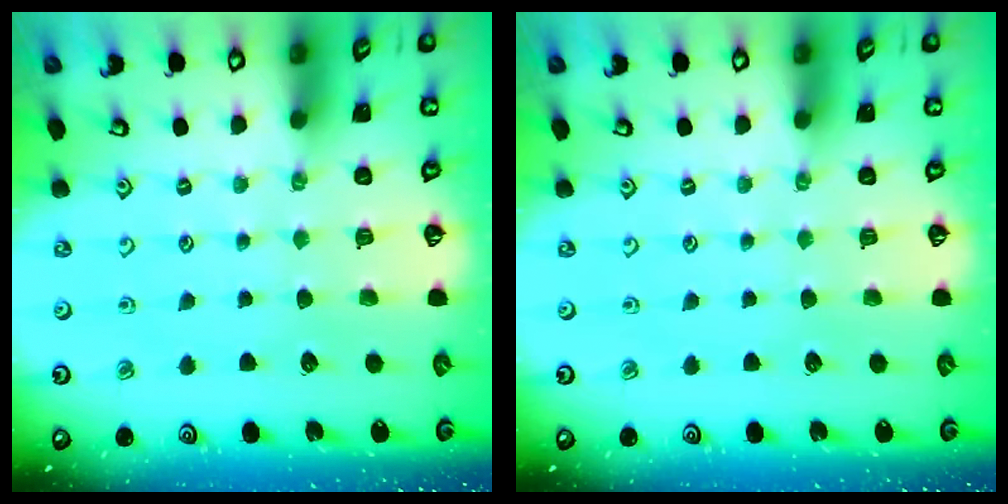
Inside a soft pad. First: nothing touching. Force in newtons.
{"total": 0.0}